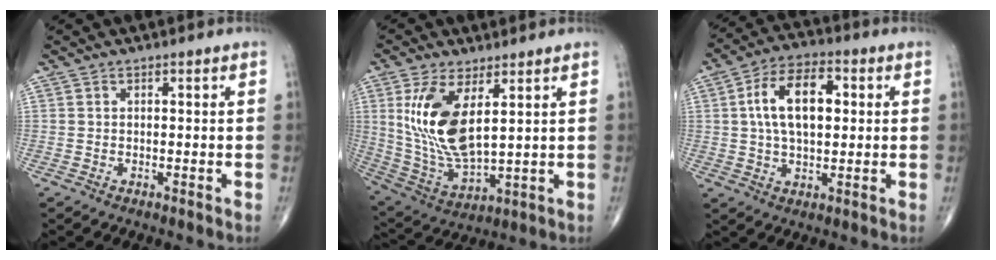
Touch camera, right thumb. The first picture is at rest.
{"total": 13.4, "force": [3.5, 5.5, 11.7], "torque": [-0.241, -0.023, 0.082]}
{"total": 12.6, "force": [2.0, 6.9, 10.4], "torque": [-0.174, 0.017, 0.029]}